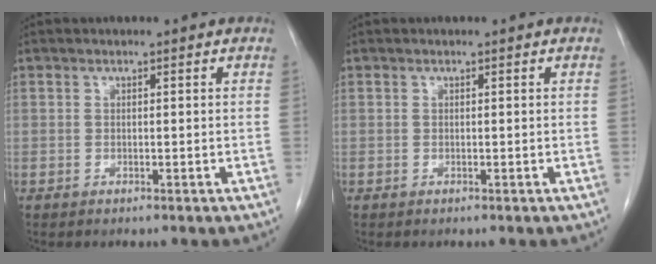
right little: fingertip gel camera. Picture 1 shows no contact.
{"total": 0.0}